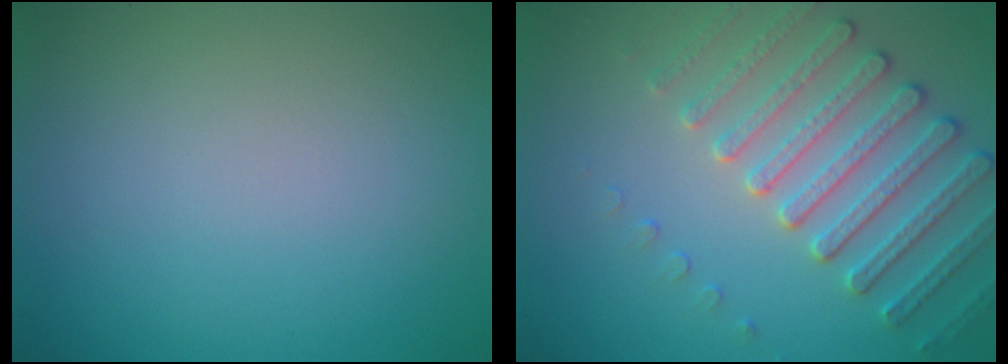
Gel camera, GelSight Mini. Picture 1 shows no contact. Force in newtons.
{"total": 4.5, "press": 4.4, "slide": 0.8}